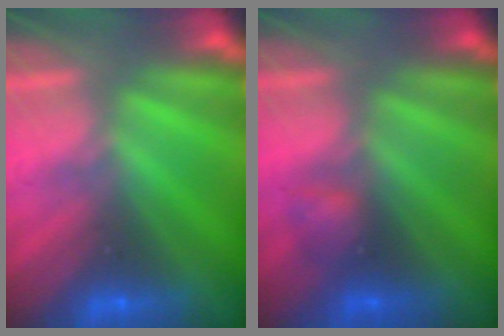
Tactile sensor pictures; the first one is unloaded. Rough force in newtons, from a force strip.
{"total": 1.9}